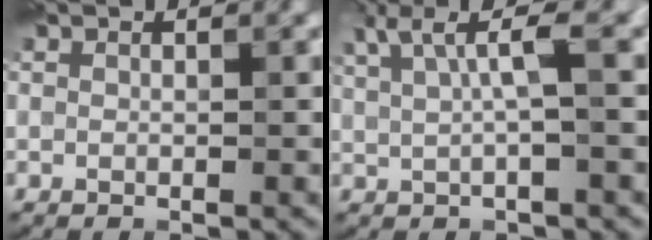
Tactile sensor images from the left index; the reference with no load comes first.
{"total": 4.7, "force": [1.7, 0.9, 4.3], "torque": [-0.076, 0.006, 0.030]}